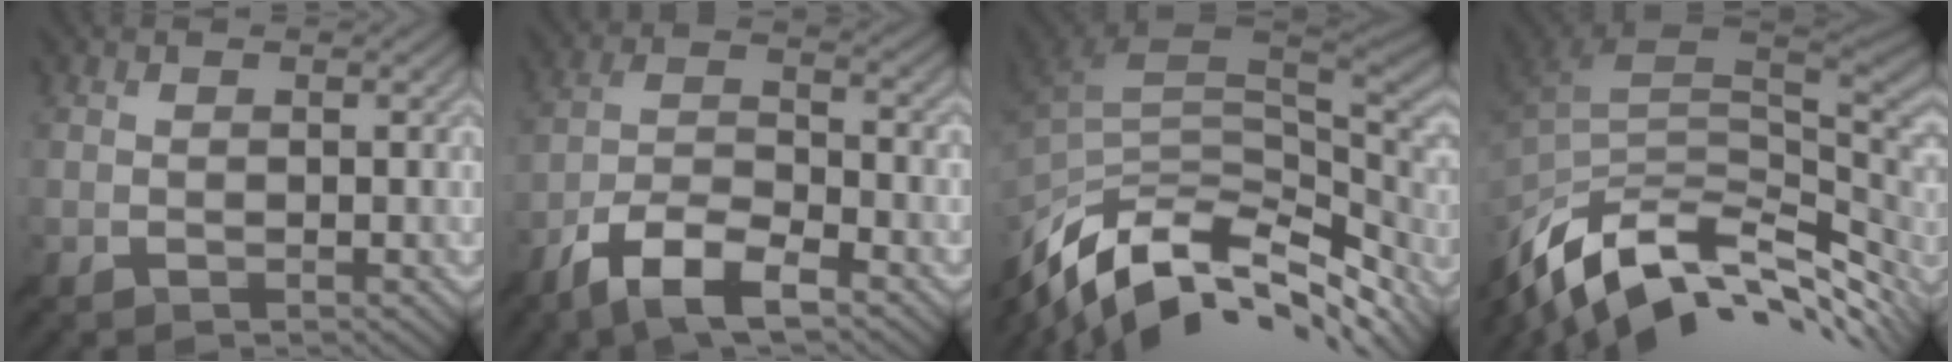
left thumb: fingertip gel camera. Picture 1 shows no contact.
{"total": 8.9, "force": [-5.9, 2.5, 6.1], "torque": [-0.114, 0.003, -0.122]}
{"total": 14.6, "force": [-6.8, 7.7, 10.4], "torque": [-0.238, -0.016, -0.110]}
{"total": 14.4, "force": [-5.4, 7.3, 11.2], "torque": [-0.249, -0.011, -0.093]}